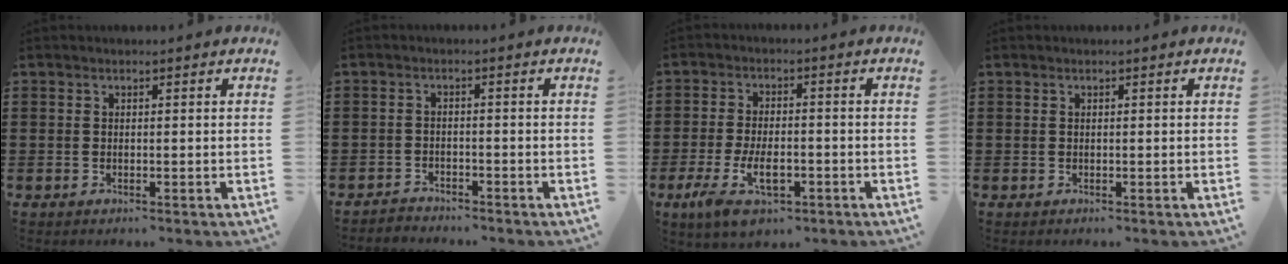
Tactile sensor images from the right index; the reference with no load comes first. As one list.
[{"total": 2.0, "force": [-2.0, 0.3, -0.2], "torque": [-0.003, 0.001, -0.045]}, {"total": 7.5, "force": [-3.2, 3.6, 5.8], "torque": [-0.126, -0.004, -0.059]}, {"total": 0.0}]